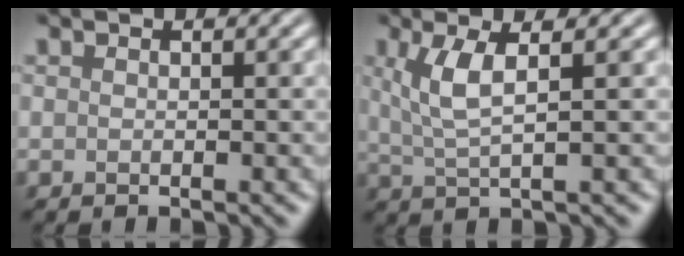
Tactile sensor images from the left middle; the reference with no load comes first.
{"total": 3.6, "force": [1.2, 0.9, 3.3], "torque": [-0.069, -0.001, 0.026]}